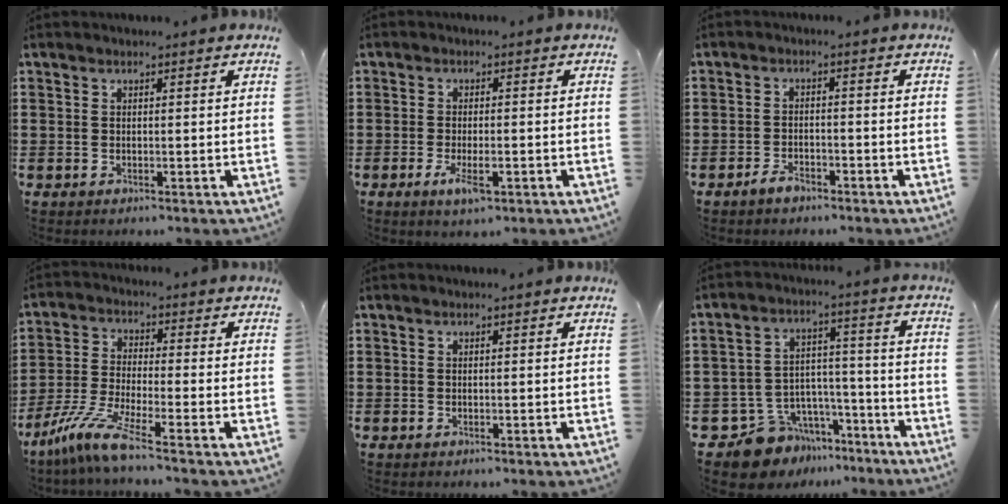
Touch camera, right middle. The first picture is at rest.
{"total": 3.8, "force": [-1.5, 1.2, 3.2], "torque": [-0.068, -0.005, -0.029]}
{"total": 2.5, "force": [-2.1, 1.1, 0.9], "torque": [-0.026, 0.002, -0.044]}
{"total": 7.8, "force": [-5.7, 0.6, 5.4], "torque": [-0.128, -0.017, -0.116]}
{"total": 0.0}
{"total": 9.5, "force": [-8.2, 4.8, 0.6], "torque": [-0.031, 0.025, -0.156]}